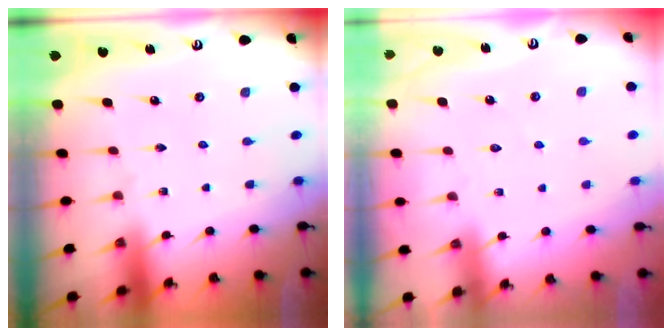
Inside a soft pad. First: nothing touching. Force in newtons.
{"total": 2.8, "press": 2.8, "slide": 0.3}